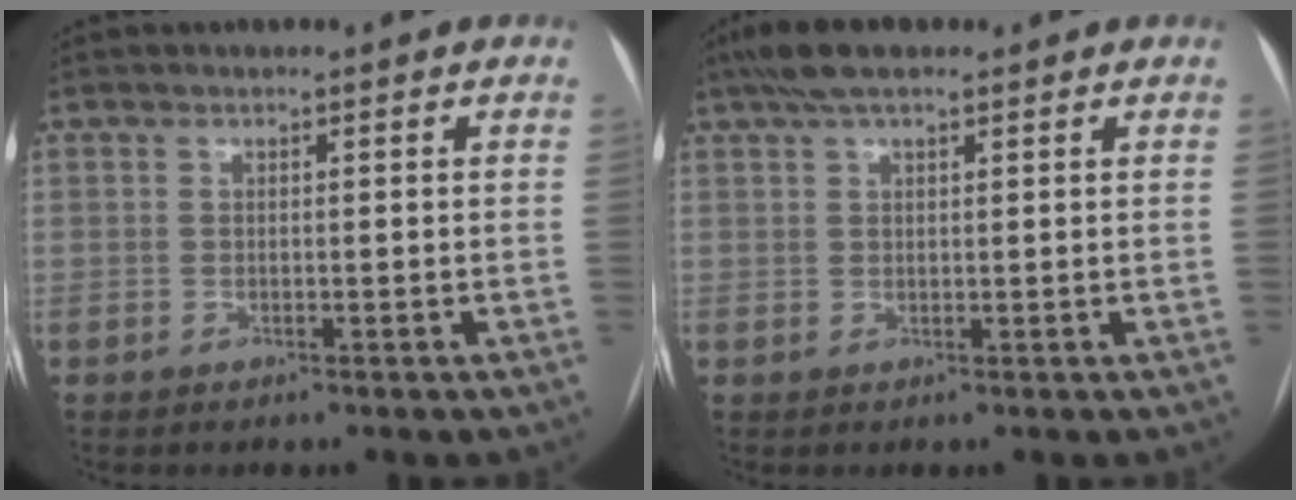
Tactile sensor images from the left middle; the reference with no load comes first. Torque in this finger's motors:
{"motor_torque": [0.60, -0.63, 0.27, 0.03]}